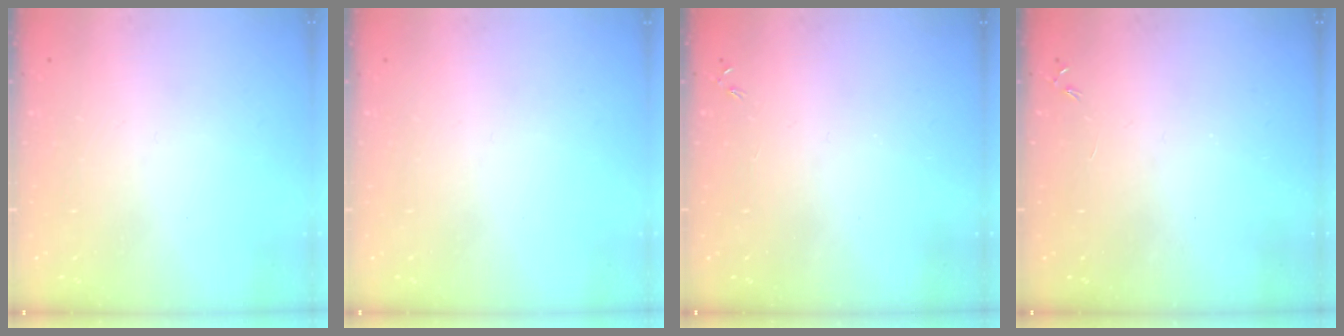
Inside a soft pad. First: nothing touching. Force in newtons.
{"total": 0.0}
{"total": 0.0}
{"total": 0.0}